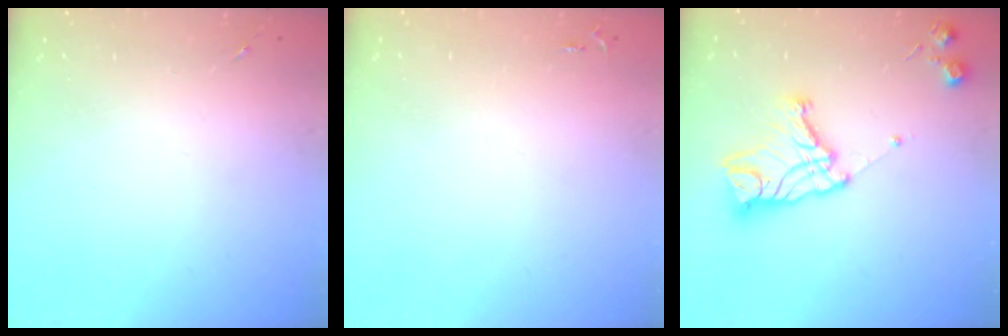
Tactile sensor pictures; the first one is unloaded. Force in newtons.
{"total": 2.5, "press": 2.5, "slide": 0.3}
{"total": 15.7, "press": 15.6, "slide": 1.3}